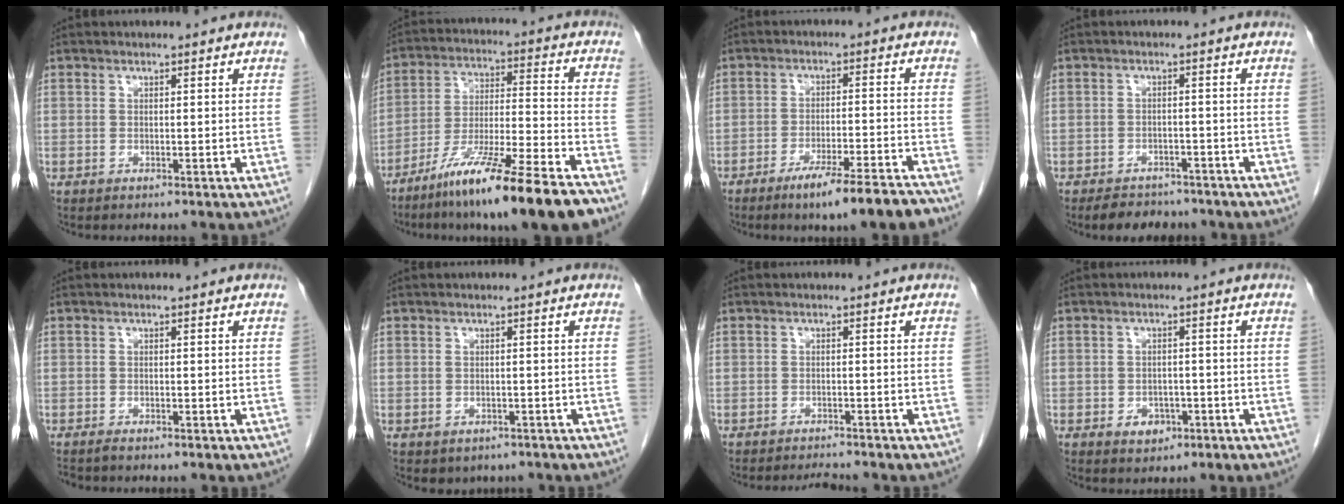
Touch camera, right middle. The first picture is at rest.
{"total": 17.0, "force": [-12.2, -0.2, 11.9], "torque": [-0.205, -0.034, -0.213]}
{"total": 9.6, "force": [-7.2, 0.1, 6.4], "torque": [-0.087, -0.014, -0.114]}
{"total": 6.0, "force": [-5.1, 2.8, 1.5], "torque": [-0.019, 0.003, -0.069]}
{"total": 0.8, "force": [-0.7, 0.0, 0.3], "torque": [-0.011, -0.003, -0.015]}
{"total": 2.4, "force": [-1.6, 1.6, 0.6], "torque": [-0.005, 0.001, -0.016]}
{"total": 2.2, "force": [-2.2, -0.4, 0.1], "torque": [-0.005, -0.012, -0.034]}
{"total": 2.9, "force": [-1.3, 2.2, 1.4], "torque": [-0.016, 0.005, -0.008]}